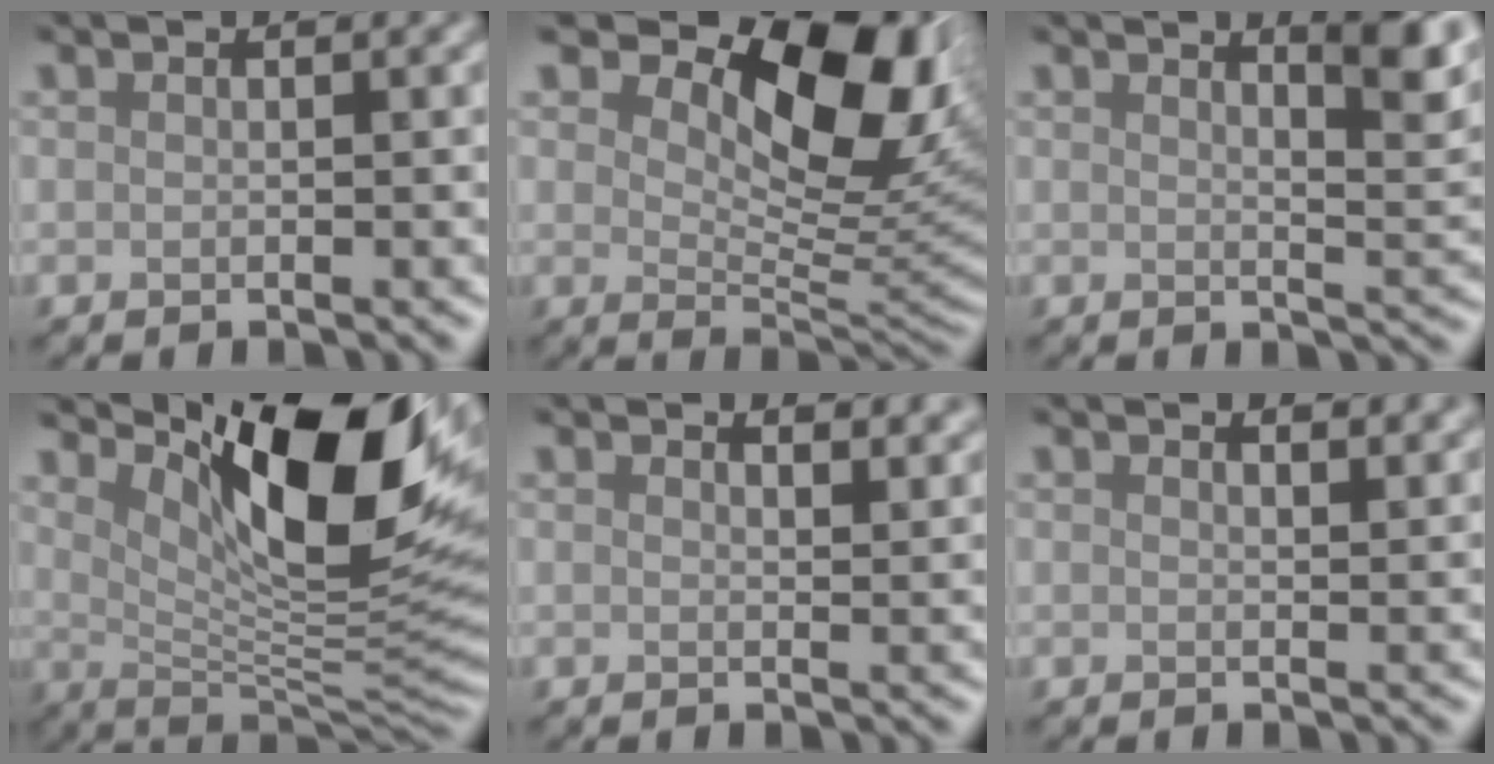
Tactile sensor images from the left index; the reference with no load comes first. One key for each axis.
{"total": 11.2, "fx": 5.8, "fy": 5.1, "fz": 8.1, "tx": -0.127, "ty": 0.000, "tz": 0.097}
{"total": 5.4, "fx": 3.2, "fy": 1.4, "fz": 4.2, "tx": -0.042, "ty": 0.007, "tz": 0.044}
{"total": 12.9, "fx": 5.6, "fy": 3.7, "fz": 11.0, "tx": -0.166, "ty": -0.006, "tz": 0.101}
{"total": 3.4, "fx": 2.8, "fy": 1.2, "fz": 1.5, "tx": -0.013, "ty": 0.011, "tz": 0.026}
{"total": 2.6, "fx": 2.1, "fy": 0.9, "fz": 1.2, "tx": -0.006, "ty": 0.012, "tz": 0.016}